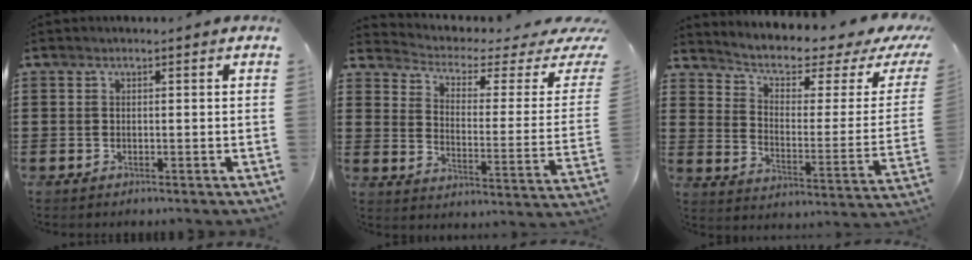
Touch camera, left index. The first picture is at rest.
{"total": 2.5, "force": [1.6, 1.0, 1.6], "torque": [-0.047, -0.023, 0.019]}
{"total": 4.0, "force": [2.4, 1.5, 2.9], "torque": [-0.071, -0.017, 0.033]}